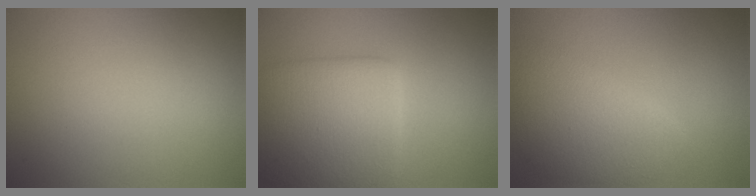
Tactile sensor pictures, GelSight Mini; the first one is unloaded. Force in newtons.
{"total": 7.5, "press": 7.5, "slide": 0.2}
{"total": 5.0, "press": 5.0, "slide": 0.2}